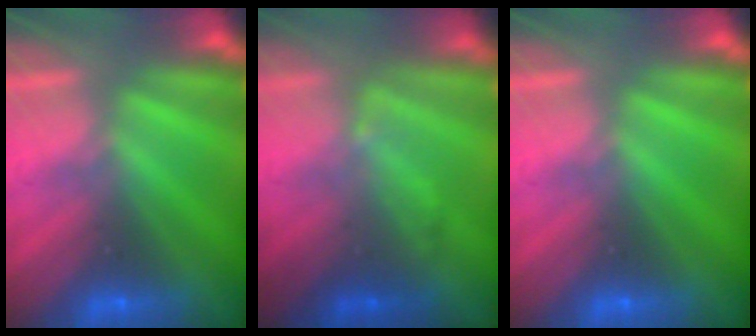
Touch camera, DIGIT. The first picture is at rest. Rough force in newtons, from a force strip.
{"total": 2.1}
{"total": 0.0}